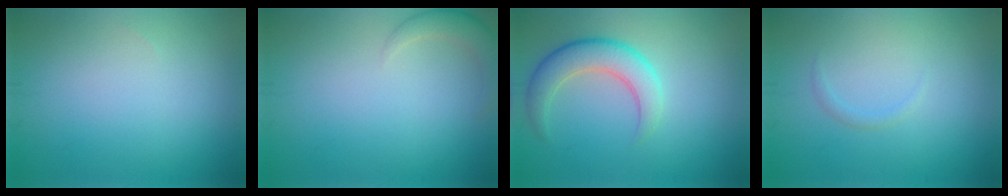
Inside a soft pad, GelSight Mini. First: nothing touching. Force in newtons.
{"total": 2.3, "press": 2.3, "slide": 0.2}
{"total": 4.4, "press": 4.4, "slide": 0.3}
{"total": 0.7, "press": 0.7, "slide": 0.1}